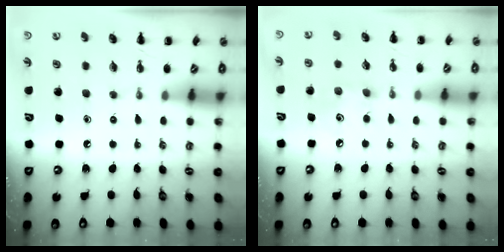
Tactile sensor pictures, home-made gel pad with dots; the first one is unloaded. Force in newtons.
{"total": 4.9, "press": 4.8, "slide": 1.2}